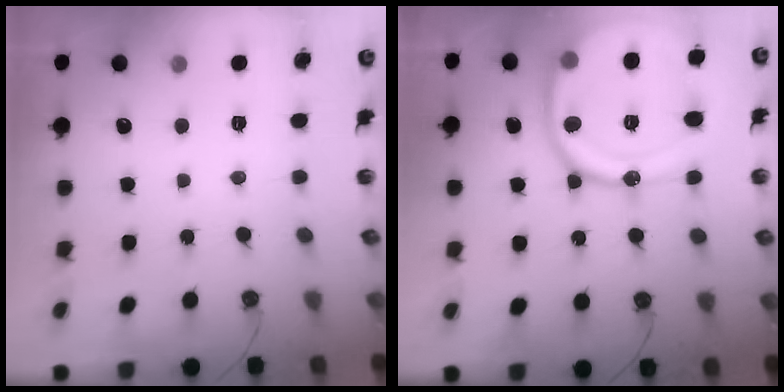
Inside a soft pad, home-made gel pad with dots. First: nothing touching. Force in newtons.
{"total": 22.8, "press": 22.7, "slide": 2.2}